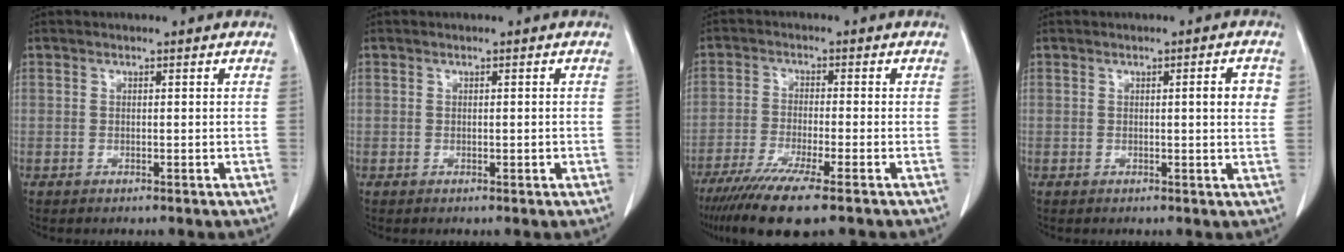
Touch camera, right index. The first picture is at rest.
{"total": 0.6, "force": [-0.1, 0.2, 0.5], "torque": [-0.010, 0.002, 0.001]}
{"total": 10.2, "force": [-7.1, 0.4, 7.3], "torque": [-0.125, -0.027, -0.116]}
{"total": 3.2, "force": [0.7, 0.4, 3.1], "torque": [-0.038, 0.003, 0.006]}